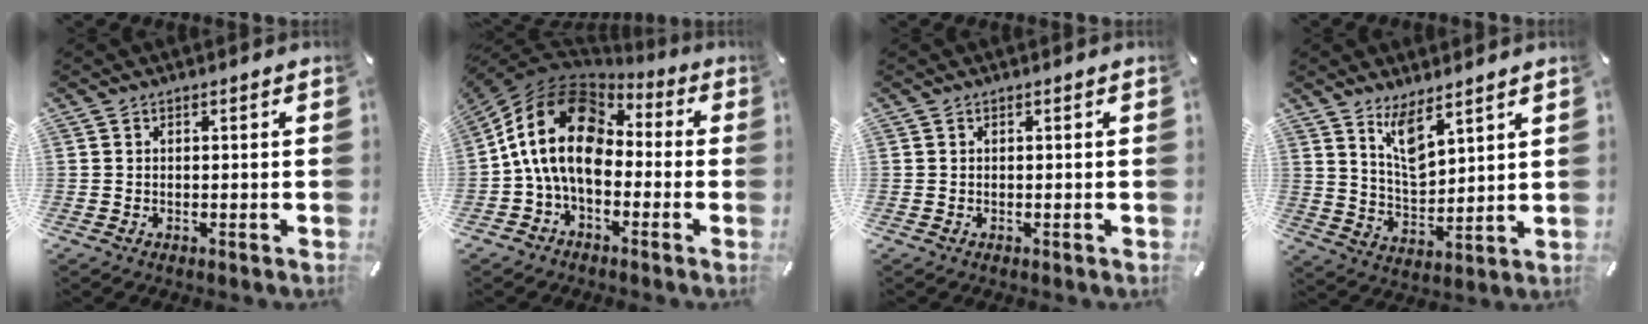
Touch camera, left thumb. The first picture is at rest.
{"total": 18.0, "force": [-0.2, 12.4, 13.0], "torque": [-0.273, 0.021, -0.010]}
{"total": 0.0}
{"total": 8.9, "force": [6.4, 3.5, 5.0], "torque": [-0.102, -0.029, 0.117]}